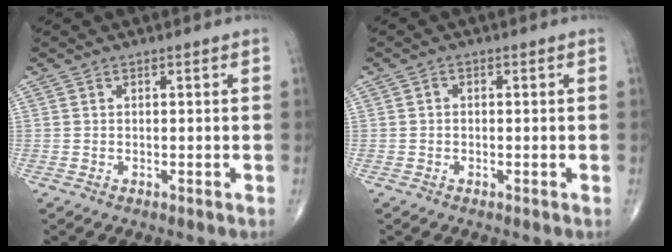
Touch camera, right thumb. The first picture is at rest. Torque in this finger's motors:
{"motor_torque": [-0.32, 0.08, 0.18, 0.03, -0.01]}